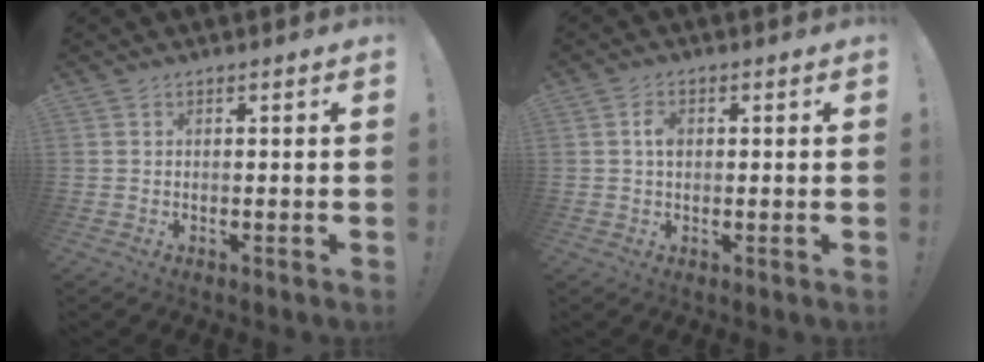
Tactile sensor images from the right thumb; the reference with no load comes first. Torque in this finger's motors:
{"motor_torque": [0.03, 0.05, 0.02, 0.14, 0.01]}